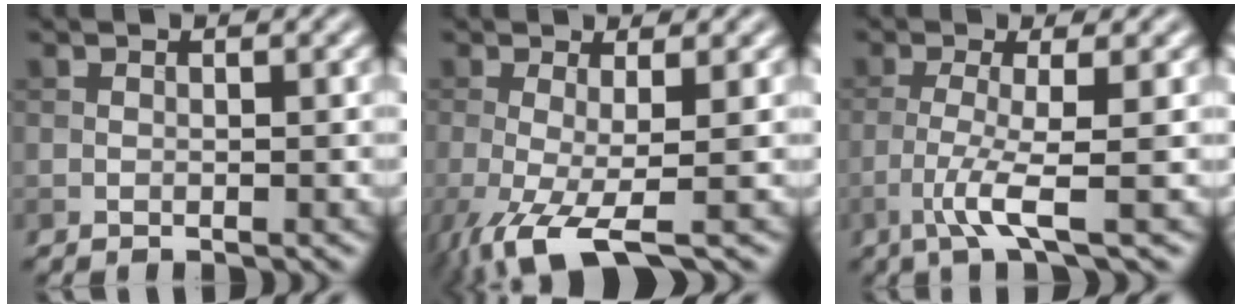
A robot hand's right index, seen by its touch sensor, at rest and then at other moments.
{"total": 5.8, "force": [-2.6, 1.2, 5.1], "torque": [-0.103, -0.015, -0.055]}
{"total": 4.0, "force": [-1.6, 0.3, 3.6], "torque": [-0.075, -0.003, -0.042]}